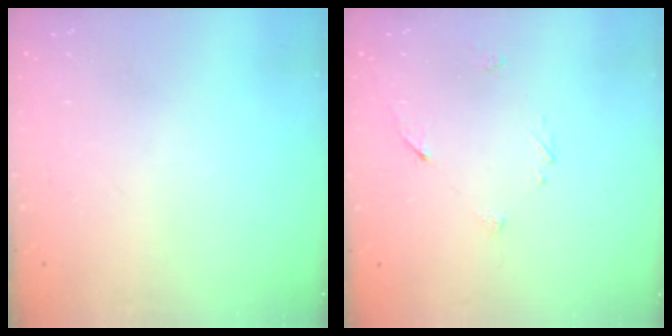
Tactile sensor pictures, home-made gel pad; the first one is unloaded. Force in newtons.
{"total": 3.1, "press": 3.1, "slide": 0.4}